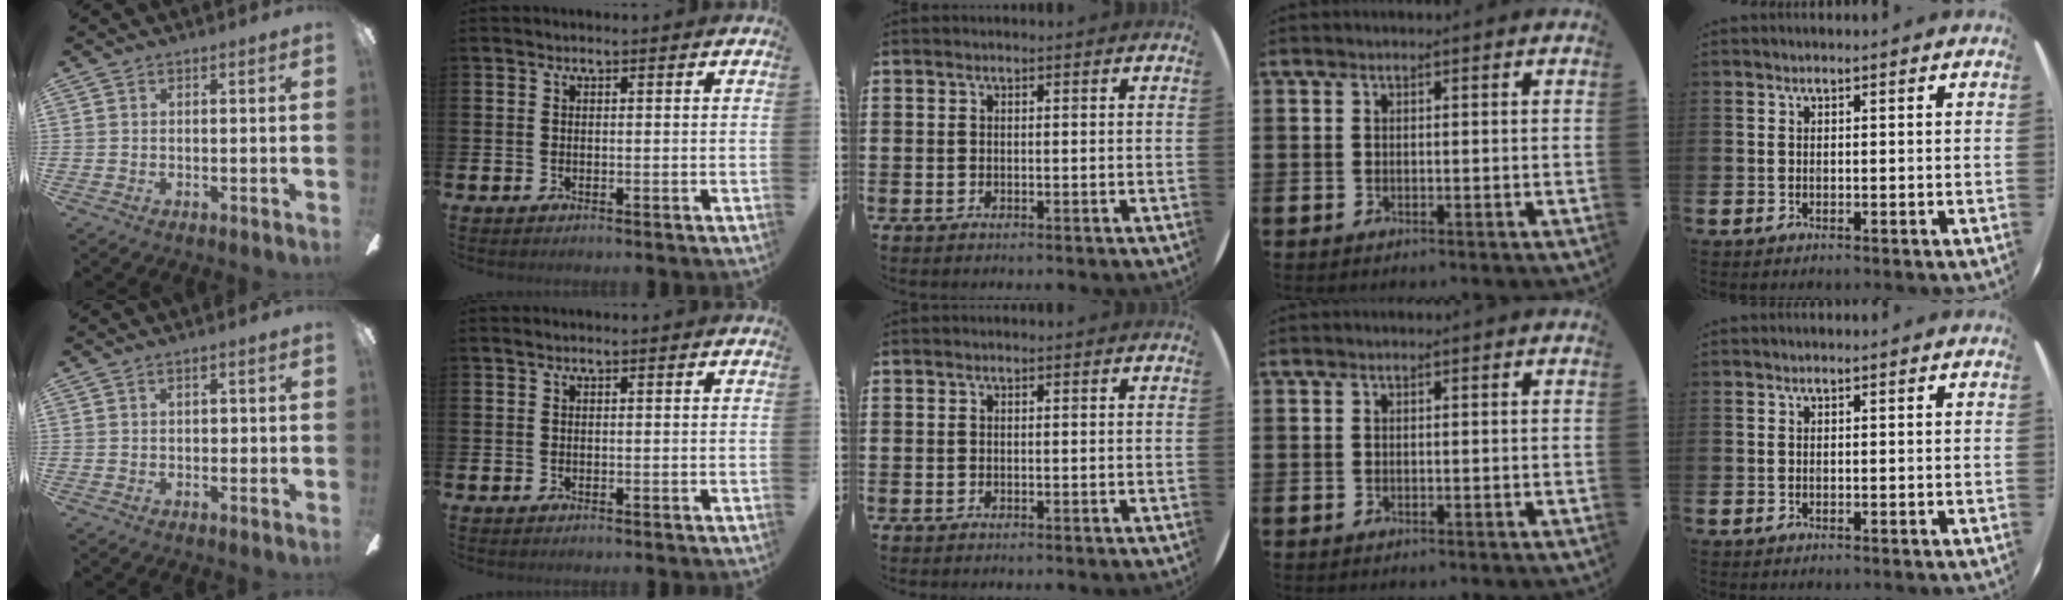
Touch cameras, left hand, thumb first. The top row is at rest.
{"thumb": {"total": 1.4, "force": [0.3, 0.7, 1.1], "torque": [-0.016, 0.002, 0.002]}}